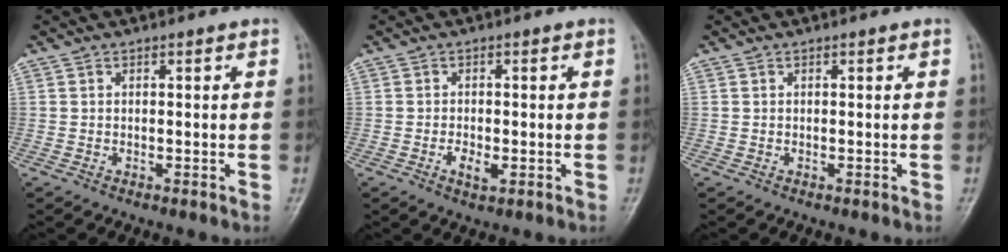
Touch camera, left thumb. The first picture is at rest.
{"total": 3.0, "force": [-0.8, 1.4, 2.5], "torque": [-0.043, -0.003, -0.014]}
{"total": 0.0}